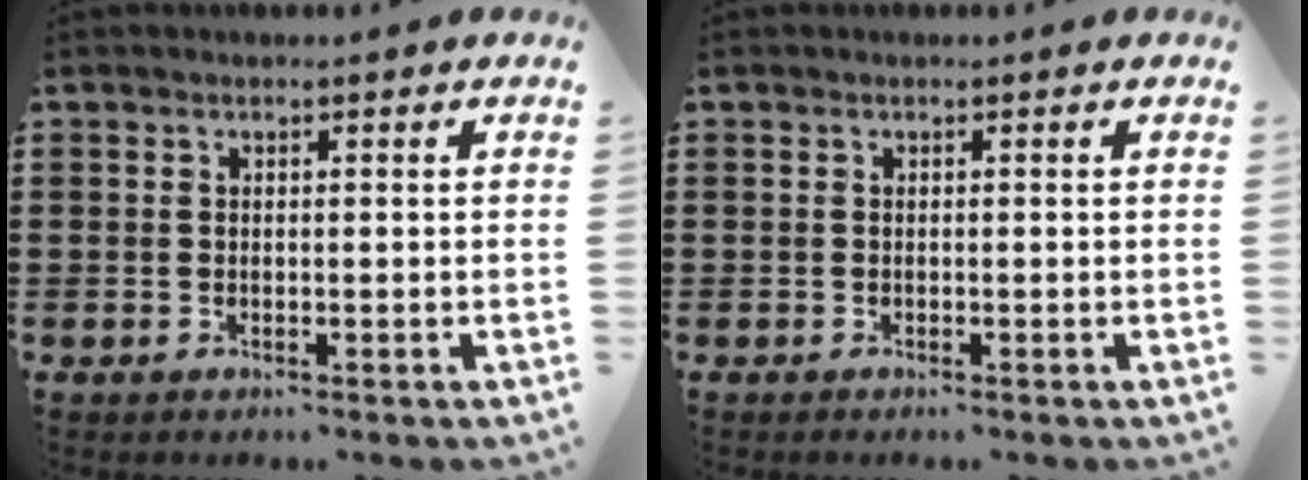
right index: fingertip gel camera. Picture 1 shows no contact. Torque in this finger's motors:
{"motor_torque": [-0.34, 0.34, 0.00, 0.02]}